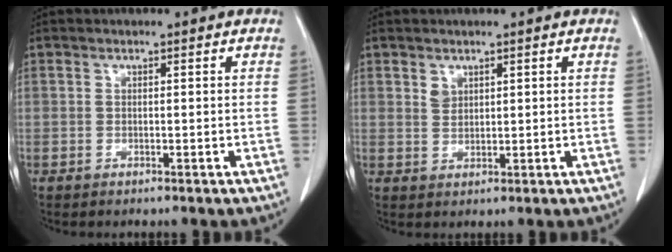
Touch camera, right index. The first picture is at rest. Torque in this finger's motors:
{"motor_torque": [0.00, 0.08, 0.00, 0.00]}